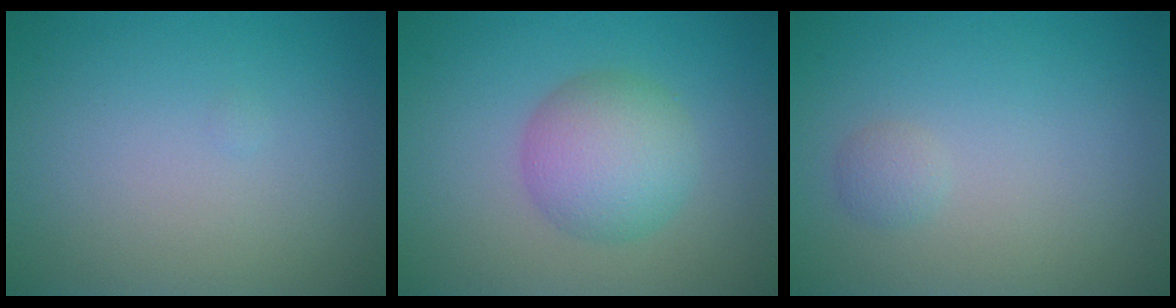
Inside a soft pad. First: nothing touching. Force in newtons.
{"total": 4.8, "press": 4.8, "slide": 0.3}
{"total": 0.9, "press": 0.9, "slide": 0.0}